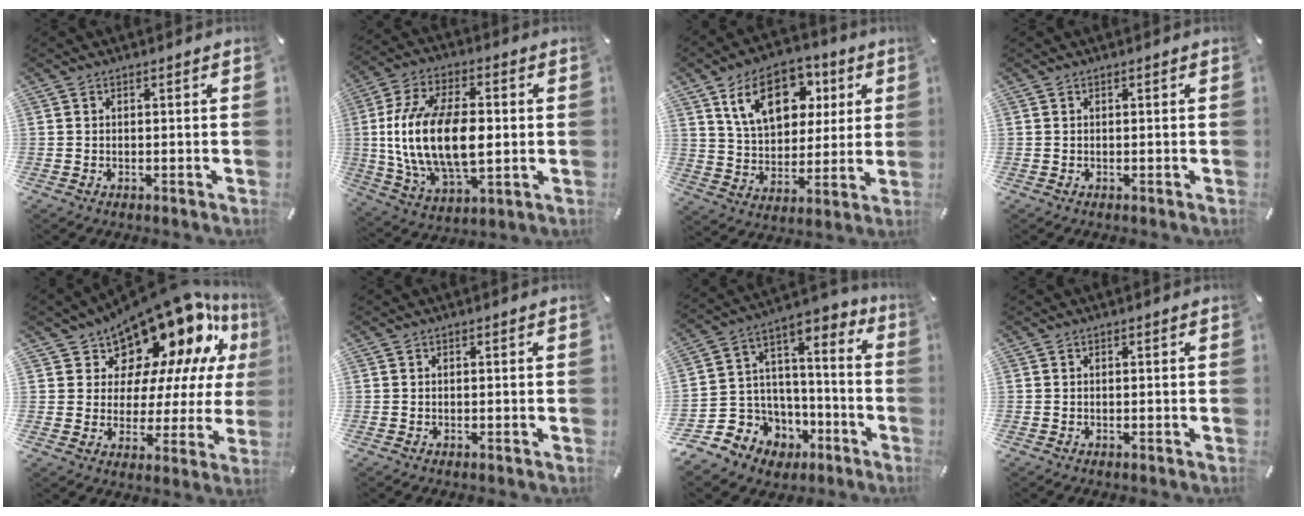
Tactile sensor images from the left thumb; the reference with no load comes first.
{"total": 18.9, "force": [0.4, 10.6, 15.7], "torque": [-0.334, -0.003, 0.004]}
{"total": 15.8, "force": [7.2, 10.6, 9.3], "torque": [-0.155, -0.009, 0.130]}
{"total": 0.0}
{"total": 16.7, "force": [13.5, 7.7, 5.9], "torque": [-0.097, -0.120, 0.231]}
{"total": 0.0}
{"total": 9.8, "force": [-1.6, 9.6, 0.6], "torque": [-0.031, -0.018, -0.013]}
{"total": 0.0}